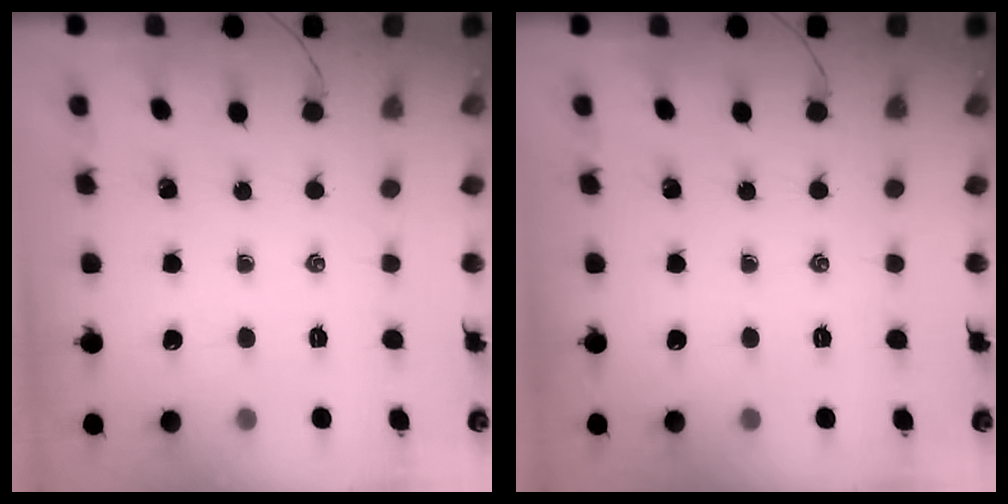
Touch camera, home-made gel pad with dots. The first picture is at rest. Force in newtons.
{"total": 0.0}